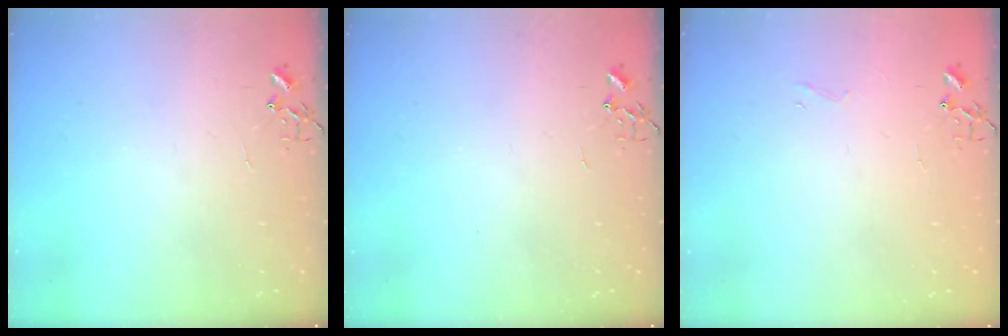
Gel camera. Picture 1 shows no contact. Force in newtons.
{"total": 0.0}
{"total": 3.4, "press": 3.4, "slide": 0.3}